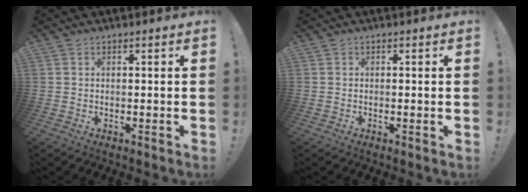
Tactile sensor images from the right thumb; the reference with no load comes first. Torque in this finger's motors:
{"motor_torque": [0.16, -0.05, 0.01, 0.04, -0.05]}